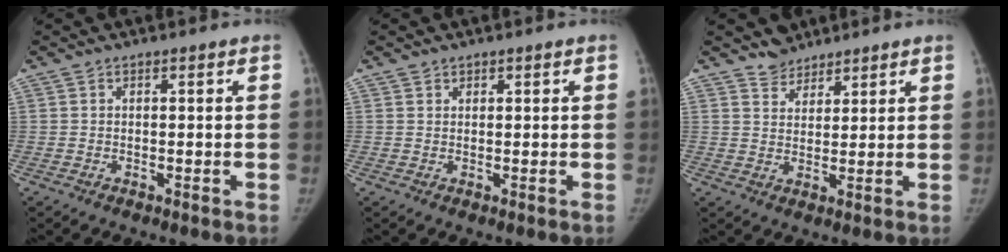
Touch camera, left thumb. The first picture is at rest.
{"total": 0.8, "force": [0.6, 0.5, -0.1], "torque": [0.015, -0.003, 0.004]}
{"total": 4.0, "force": [3.5, 2.1, -0.2], "torque": [0.029, -0.026, 0.056]}